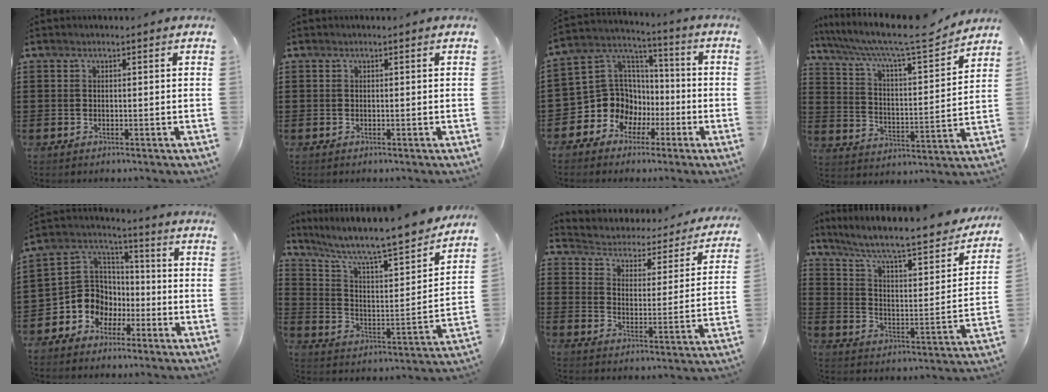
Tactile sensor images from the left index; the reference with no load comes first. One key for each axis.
{"total": 0.0}
{"total": 10.6, "fx": -3.1, "fy": 9.7, "fz": 2.6, "tx": -0.100, "ty": 0.002, "tz": -0.053}
{"total": 9.6, "fx": 8.1, "fy": 0.6, "fz": 5.1, "tx": -0.131, "ty": -0.048, "tz": 0.130}
{"total": 8.2, "fx": -2.8, "fy": 7.5, "fz": 1.8, "tx": -0.077, "ty": 0.004, "tz": -0.056}
{"total": 9.0, "fx": 7.9, "fy": 0.8, "fz": 4.2, "tx": -0.107, "ty": -0.063, "tz": 0.127}
{"total": 2.2, "fx": 2.0, "fy": 0.8, "fz": 0.2, "tx": -0.022, "ty": -0.025, "tz": 0.022}
{"total": 8.0, "fx": 6.5, "fy": 0.7, "fz": 4.6, "tx": -0.106, "ty": -0.051, "tz": 0.102}